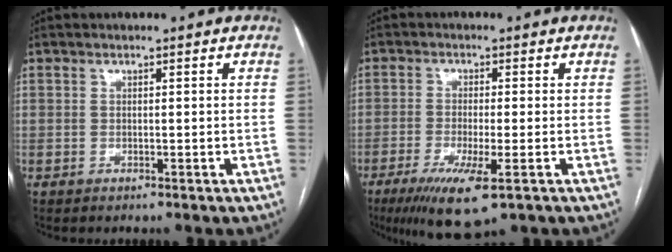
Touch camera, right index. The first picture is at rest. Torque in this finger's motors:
{"motor_torque": [1.09, -0.08, 0.49, 0.11]}